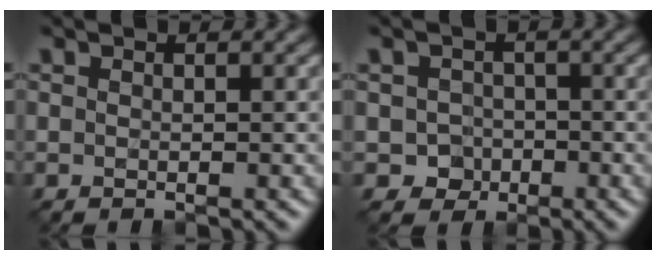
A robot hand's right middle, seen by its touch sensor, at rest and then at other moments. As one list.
[{"total": 2.3, "force": [-0.8, 2.1, 0.5], "torque": [-0.001, -0.001, -0.013]}]